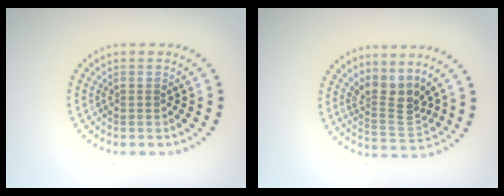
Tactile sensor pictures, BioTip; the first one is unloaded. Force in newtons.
{"total": 3.2, "press": 2.3, "slide": 2.2}